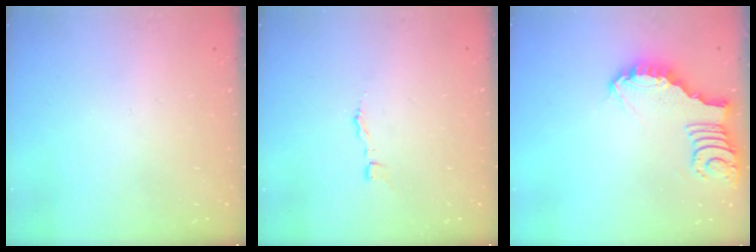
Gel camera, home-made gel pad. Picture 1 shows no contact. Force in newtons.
{"total": 2.9, "press": 2.9, "slide": 0.2}
{"total": 3.0, "press": 3.0, "slide": 0.1}